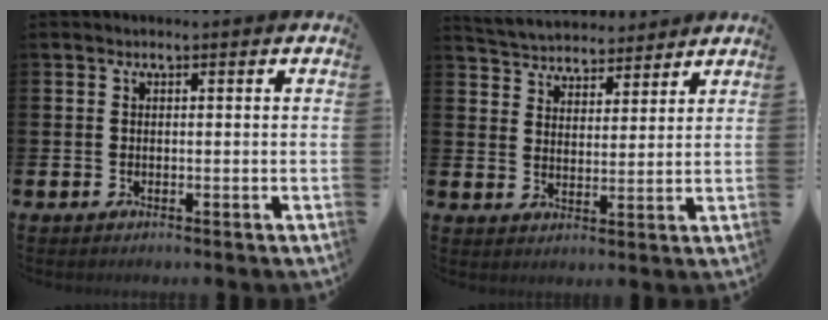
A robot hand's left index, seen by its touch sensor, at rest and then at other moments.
{"total": 4.9, "force": [4.7, 1.2, -0.3], "torque": [-0.019, -0.026, 0.084]}